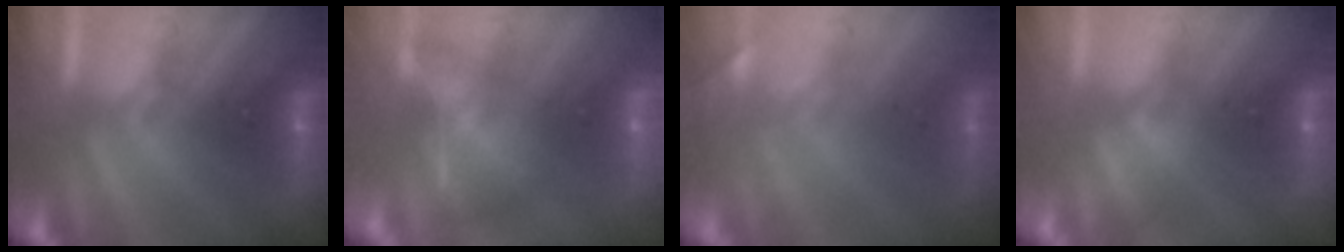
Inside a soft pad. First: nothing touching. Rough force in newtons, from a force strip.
{"total": 11.6}
{"total": 1.8}
{"total": 1.6}